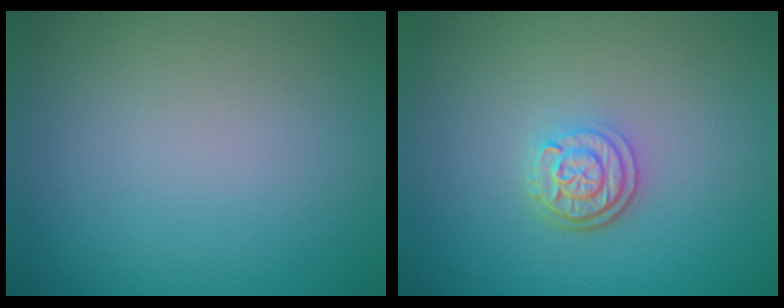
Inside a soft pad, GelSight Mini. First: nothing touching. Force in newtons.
{"total": 3.0, "press": 2.5, "slide": 1.6}